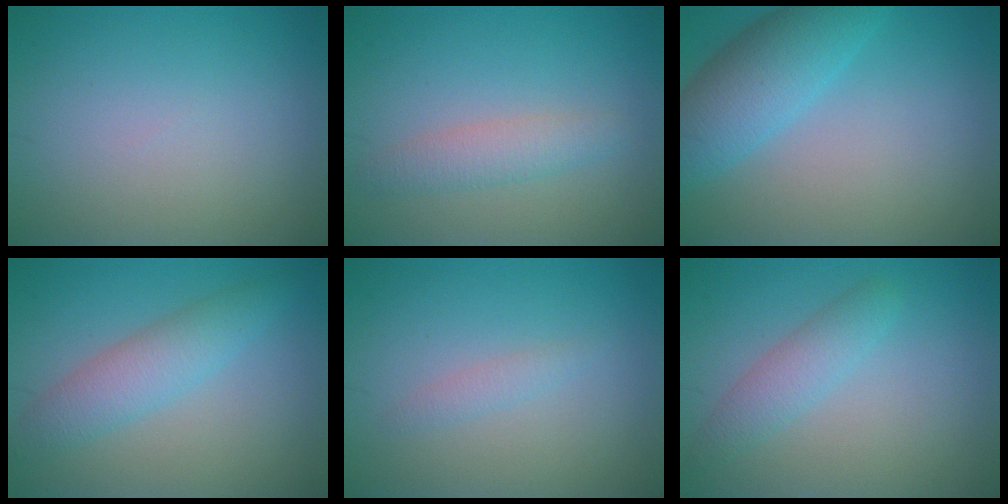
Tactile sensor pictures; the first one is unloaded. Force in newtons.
{"total": 2.5, "press": 2.5, "slide": 0.1}
{"total": 5.9, "press": 5.9, "slide": 0.2}
{"total": 3.8, "press": 3.8, "slide": 0.2}
{"total": 1.0, "press": 1.0, "slide": 0.0}
{"total": 2.5, "press": 2.5, "slide": 0.1}